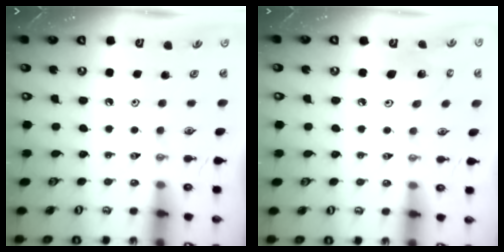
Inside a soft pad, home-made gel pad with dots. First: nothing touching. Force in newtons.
{"total": 6.6, "press": 6.3, "slide": 2.2}